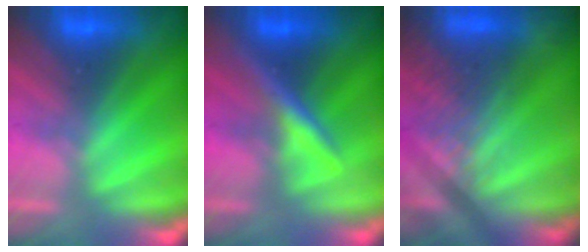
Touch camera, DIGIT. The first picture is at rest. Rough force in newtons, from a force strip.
{"total": 3.4}
{"total": 3.7}